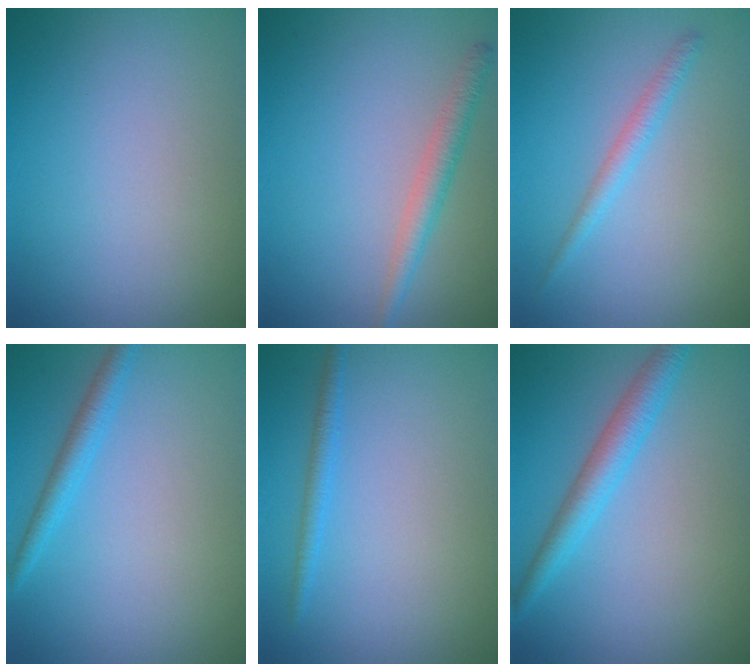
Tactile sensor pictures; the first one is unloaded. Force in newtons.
{"total": 2.0, "press": 2.0, "slide": 0.0}
{"total": 1.6, "press": 1.6, "slide": 0.2}
{"total": 1.9, "press": 1.9, "slide": 0.2}
{"total": 1.3, "press": 1.3, "slide": 0.1}
{"total": 3.0, "press": 3.0, "slide": 0.2}